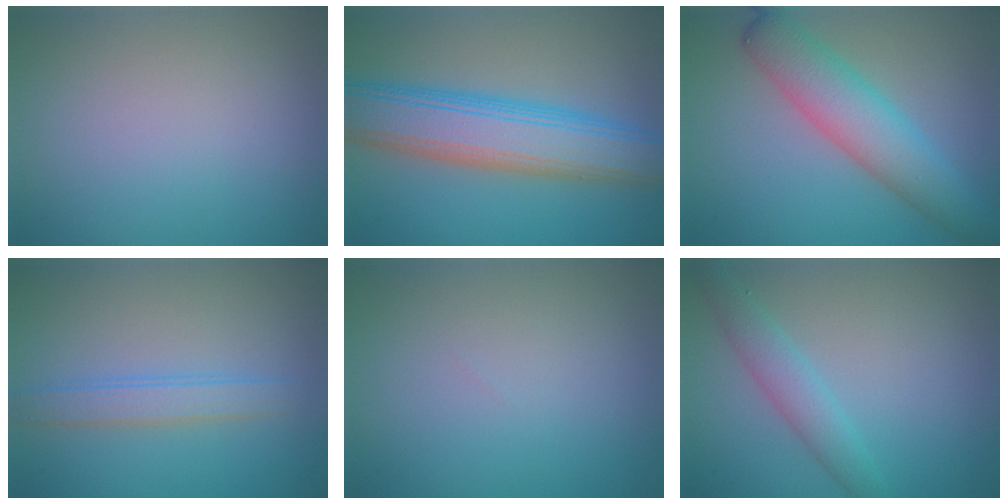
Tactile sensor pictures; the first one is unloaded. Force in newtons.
{"total": 8.6, "press": 8.6, "slide": 0.1}
{"total": 6.3, "press": 6.3, "slide": 0.2}
{"total": 2.4, "press": 2.3, "slide": 0.2}
{"total": 0.0}
{"total": 2.8, "press": 2.8, "slide": 0.1}